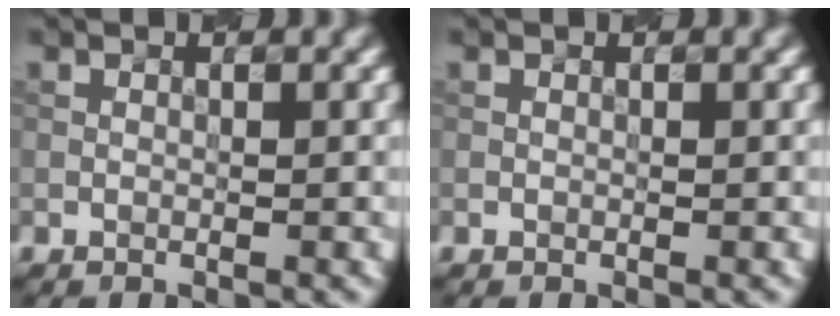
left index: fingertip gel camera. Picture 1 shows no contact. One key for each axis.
{"total": 0.0}